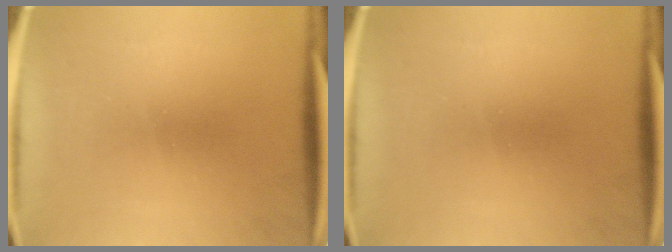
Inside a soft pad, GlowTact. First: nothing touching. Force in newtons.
{"total": 0.0}